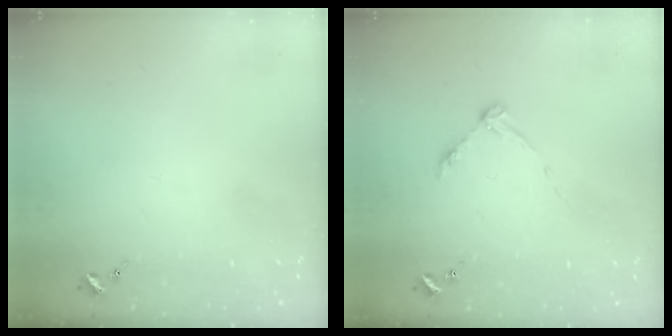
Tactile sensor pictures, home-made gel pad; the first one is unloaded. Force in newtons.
{"total": 3.3, "press": 3.3, "slide": 0.5}